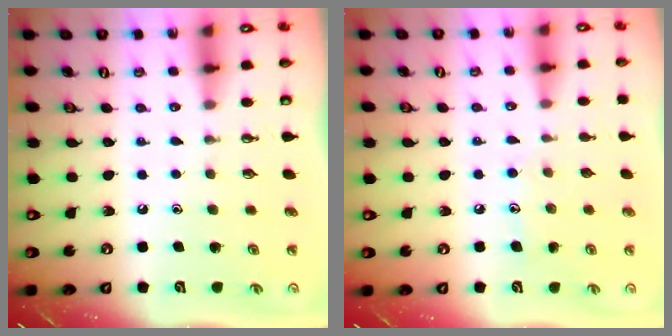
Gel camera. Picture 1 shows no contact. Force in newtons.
{"total": 6.2, "press": 6.1, "slide": 0.4}